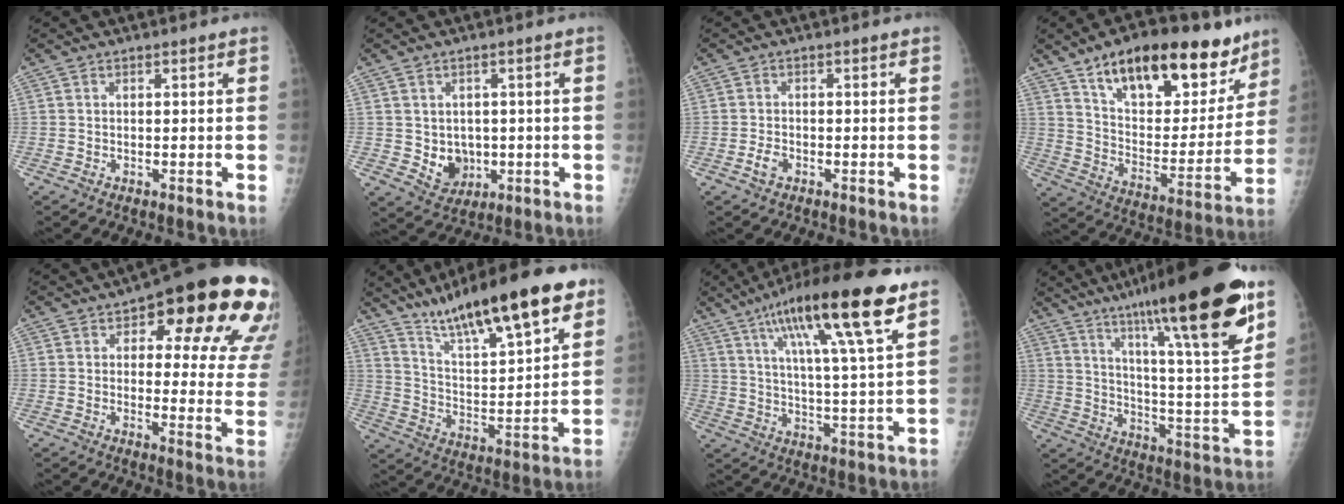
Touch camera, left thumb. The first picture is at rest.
{"total": 6.0, "force": [-0.4, 5.1, 3.1], "torque": [-0.020, -0.003, 0.010]}
{"total": 2.1, "force": [-1.0, 1.3, 1.2], "torque": [-0.025, 0.004, -0.021]}
{"total": 26.5, "force": [16.8, 11.9, 16.7], "torque": [-0.207, -0.052, 0.264]}
{"total": 23.8, "force": [11.2, 9.0, 19.1], "torque": [-0.191, -0.020, 0.135]}
{"total": 22.9, "force": [14.9, 5.1, 16.7], "torque": [-0.246, -0.046, 0.248]}
{"total": 21.5, "force": [11.6, 3.3, 17.8], "torque": [-0.288, -0.022, 0.189]}
{"total": 27.4, "force": [17.0, 3.7, 21.2], "torque": [-0.314, -0.053, 0.269]}